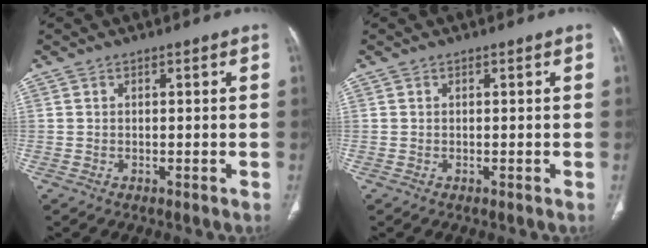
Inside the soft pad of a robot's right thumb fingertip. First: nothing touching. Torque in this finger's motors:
{"motor_torque": [-0.01, -0.19, 0.30, 0.19, -0.02]}